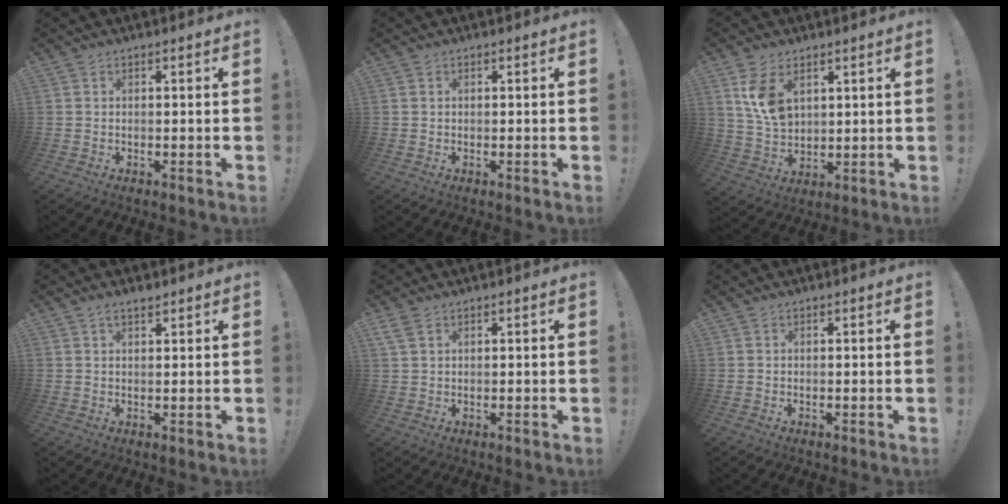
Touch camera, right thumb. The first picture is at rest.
{"total": 0.0}
{"total": 9.8, "force": [4.5, 6.2, 6.0], "torque": [-0.092, -0.022, 0.086]}
{"total": 2.1, "force": [1.5, 0.6, 1.4], "torque": [-0.017, -0.007, 0.024]}
{"total": 3.0, "force": [1.6, 1.6, 1.9], "torque": [-0.038, 0.000, 0.033]}
{"total": 0.0}